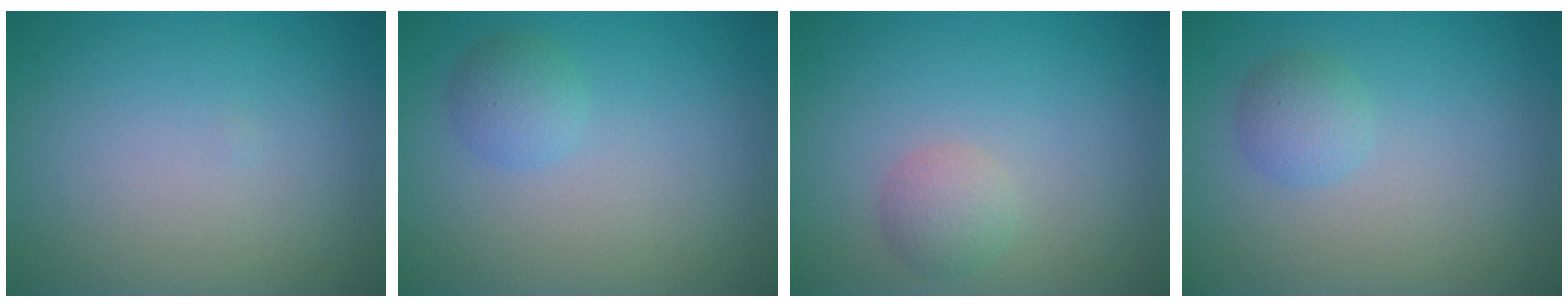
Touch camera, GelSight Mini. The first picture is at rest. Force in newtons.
{"total": 1.7, "press": 1.7, "slide": 0.1}
{"total": 1.8, "press": 1.8, "slide": 0.1}
{"total": 1.8, "press": 1.8, "slide": 0.0}